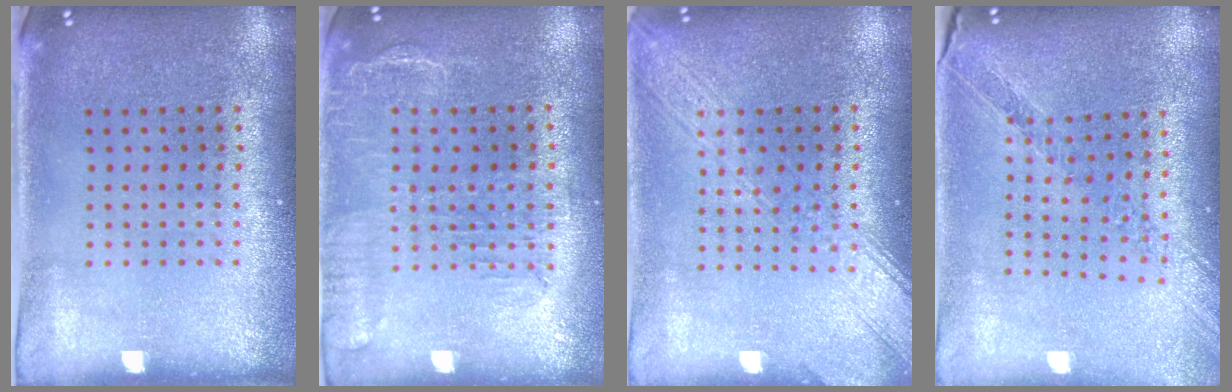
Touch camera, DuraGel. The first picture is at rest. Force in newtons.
{"total": 1.7, "press": 1.4, "slide": 1.0}
{"total": 3.3, "press": 3.2, "slide": 0.4}
{"total": 1.1, "press": 1.1, "slide": 0.2}